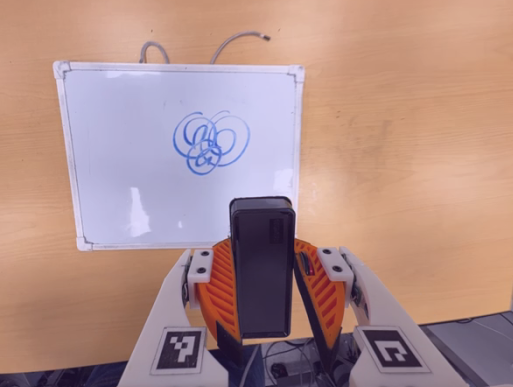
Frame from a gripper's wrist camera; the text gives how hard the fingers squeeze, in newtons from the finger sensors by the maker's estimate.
{"total": 4.9, "left": 4.9, "right": 4.9}